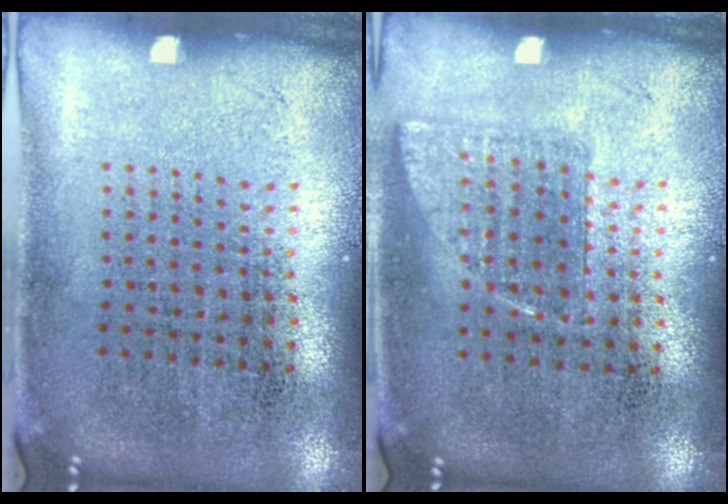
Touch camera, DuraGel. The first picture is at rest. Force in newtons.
{"total": 0.7, "press": 0.7, "slide": 0.3}